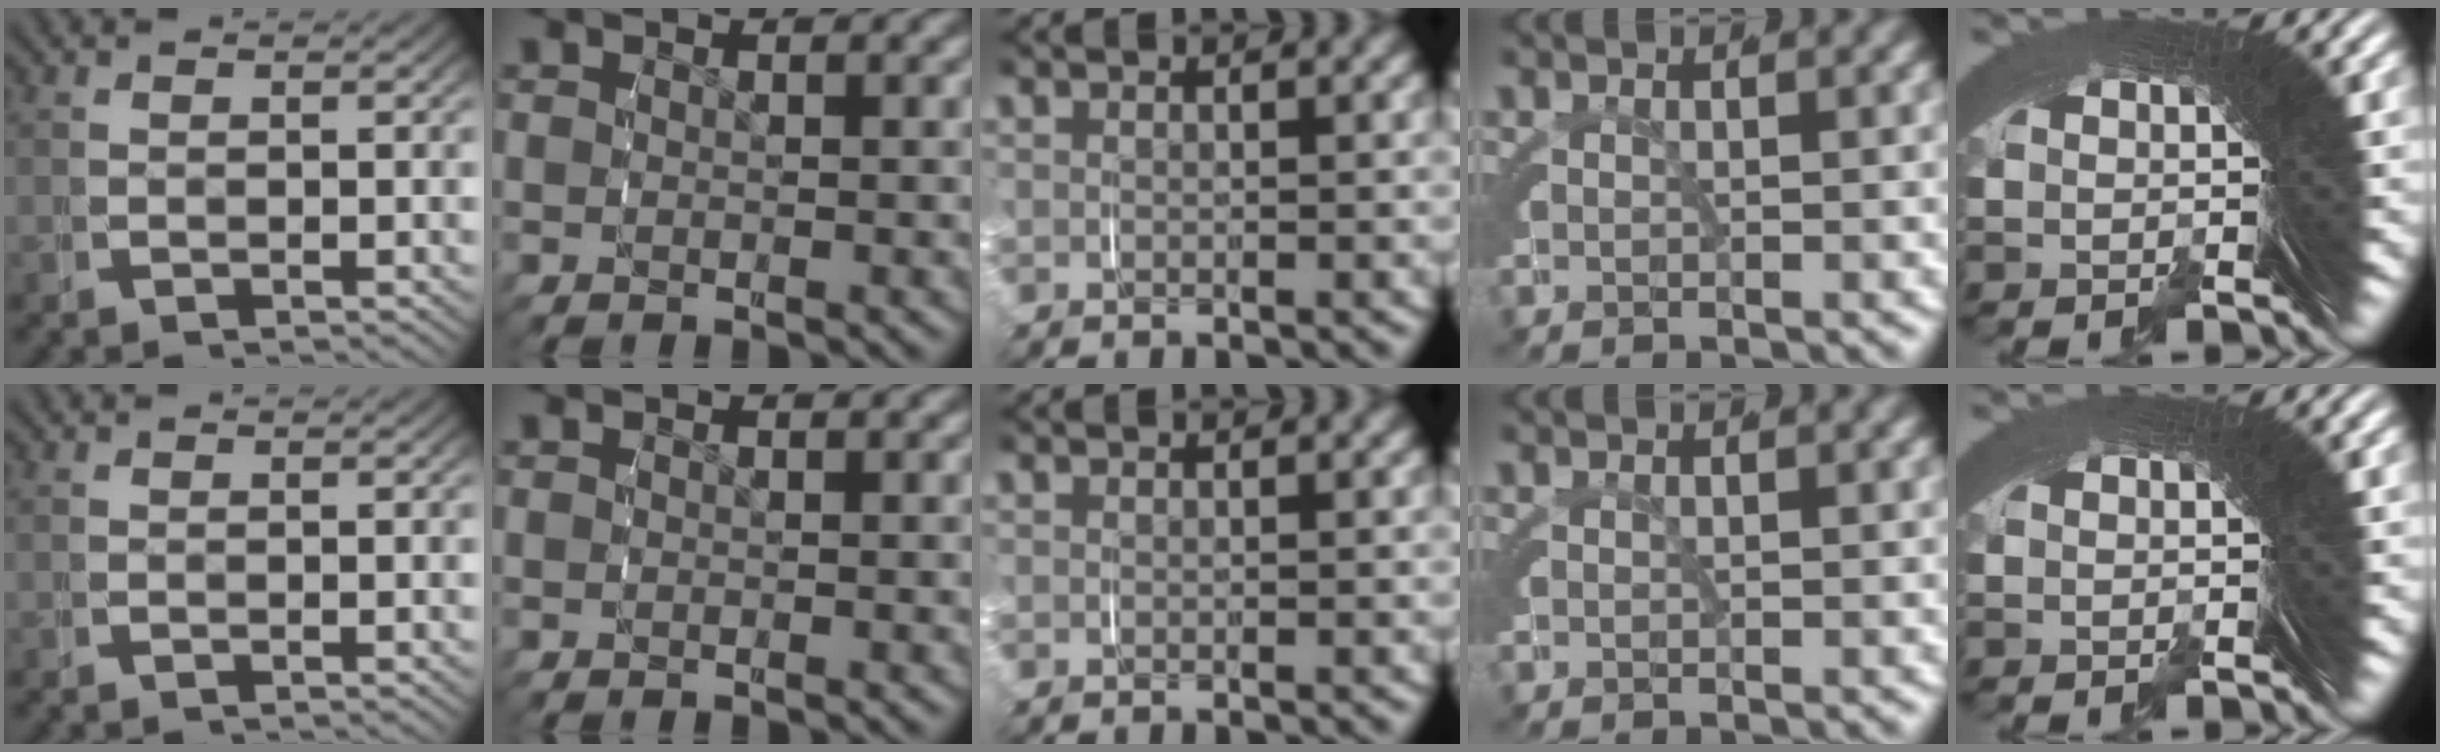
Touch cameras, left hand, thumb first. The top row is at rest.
{}